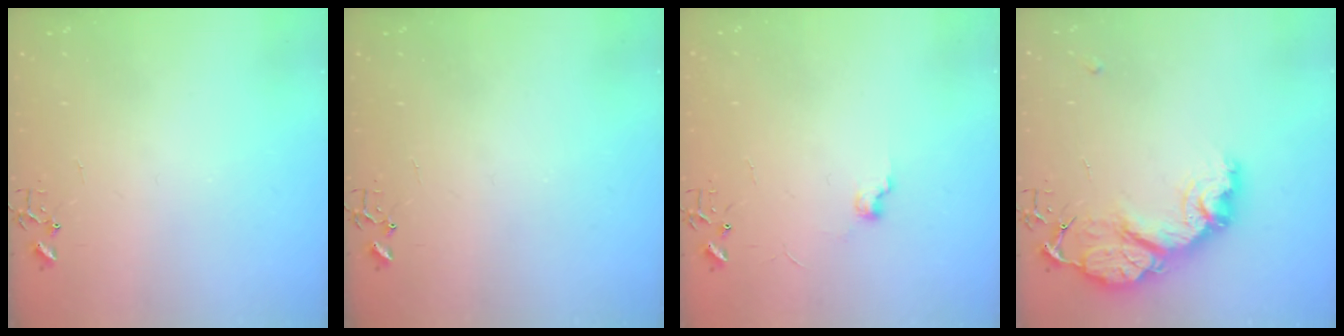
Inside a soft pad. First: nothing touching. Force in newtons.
{"total": 0.0}
{"total": 5.9, "press": 5.9, "slide": 0.7}
{"total": 15.8, "press": 15.8, "slide": 1.3}